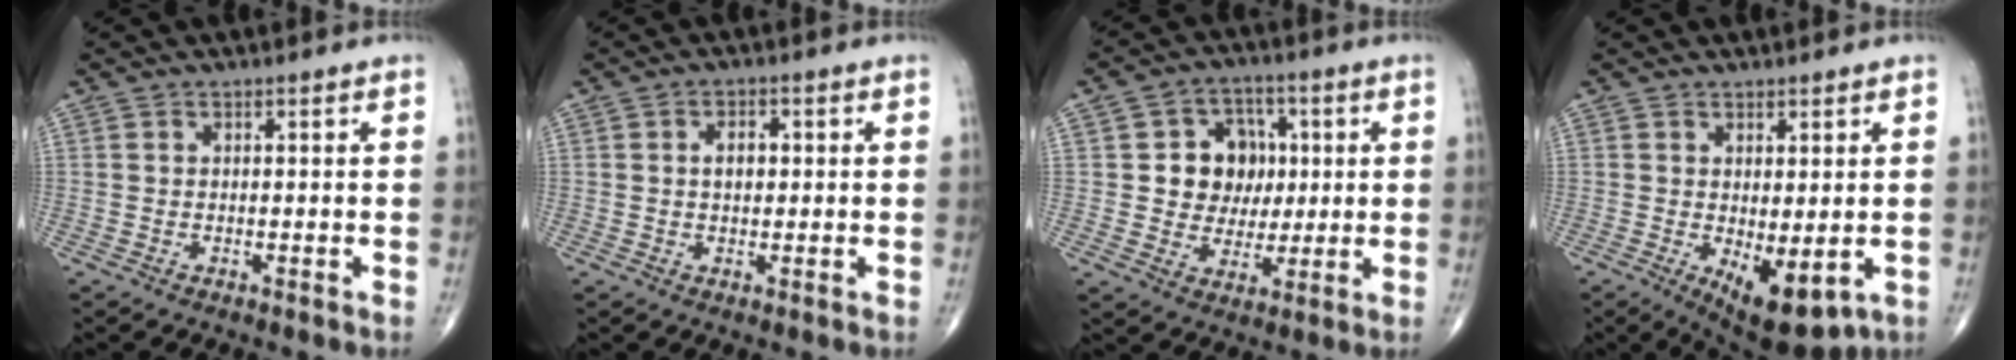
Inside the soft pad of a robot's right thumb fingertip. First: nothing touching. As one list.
[{"total": 3.2, "force": [0.4, 2.1, 2.4], "torque": [-0.034, 0.005, 0.006]}, {"total": 10.6, "force": [1.5, 9.2, 5.0], "torque": [-0.018, 0.005, 0.027]}, {"total": 9.2, "force": [-2.1, 3.9, 8.0], "torque": [-0.104, -0.016, -0.015]}]